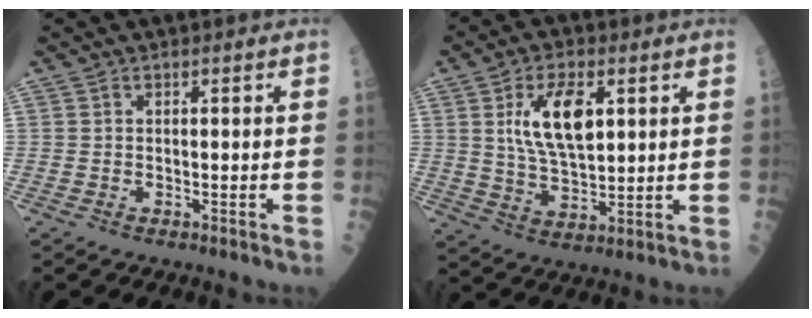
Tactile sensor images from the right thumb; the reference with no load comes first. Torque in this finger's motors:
{"motor_torque": [0.74, 0.86, 1.26, 0.60, 0.39]}